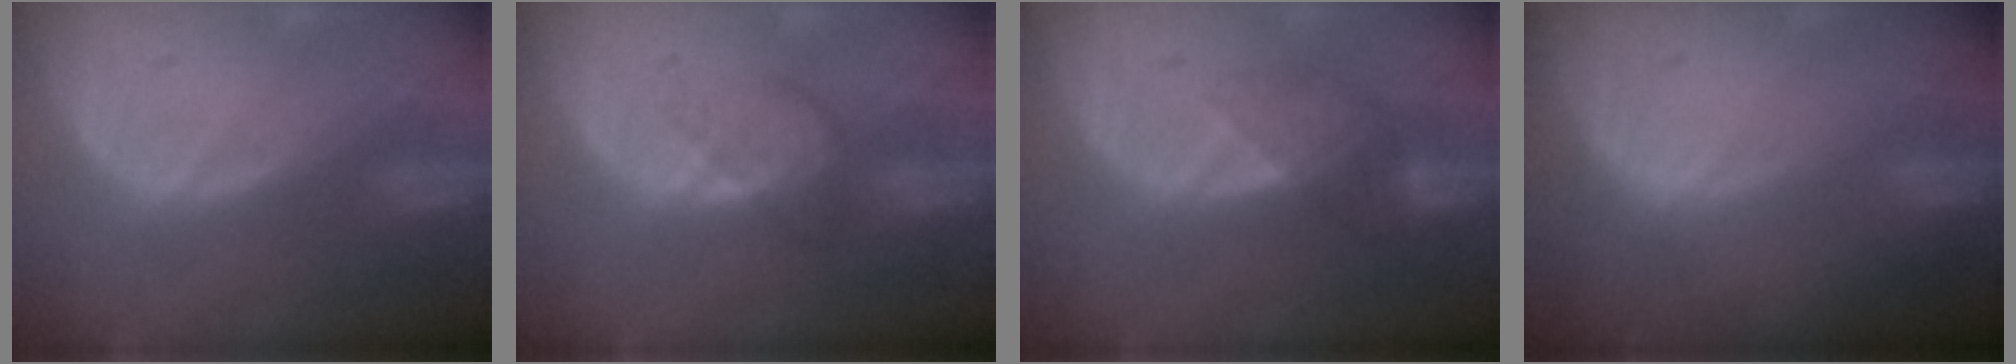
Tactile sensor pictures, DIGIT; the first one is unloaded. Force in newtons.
{"total": 3.8, "press": 3.5, "slide": 1.5}
{"total": 4.0, "press": 3.8, "slide": 1.0}
{"total": 0.0}